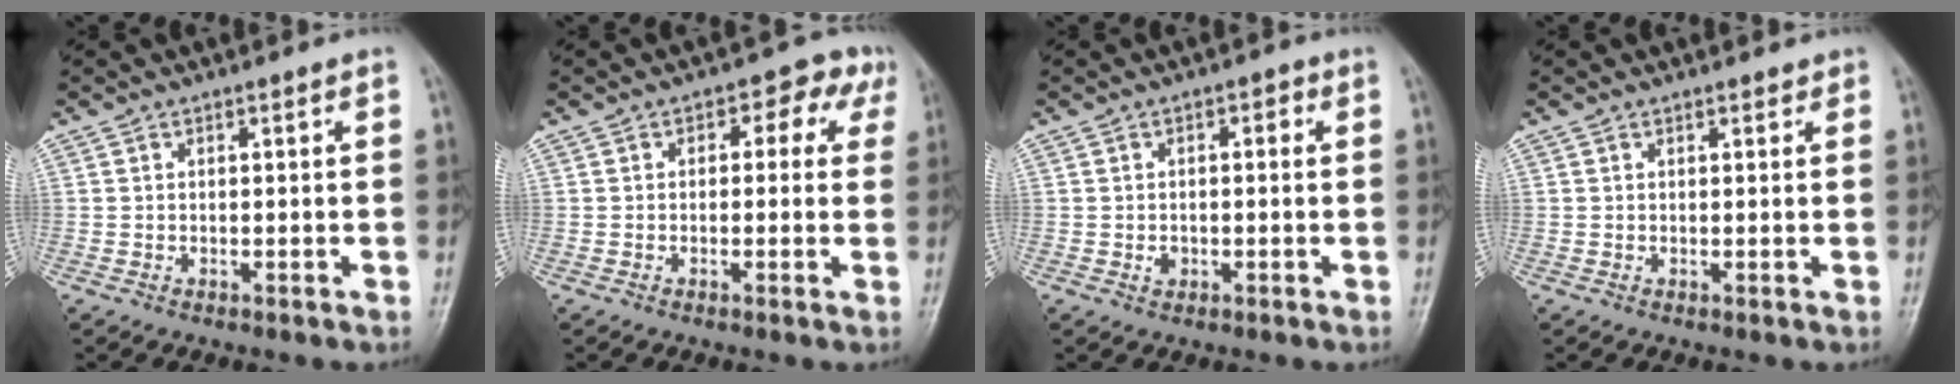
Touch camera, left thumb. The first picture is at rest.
{"total": 5.2, "force": [1.5, 3.6, 3.4], "torque": [0.008, 0.012, 0.002]}
{"total": 2.7, "force": [-0.2, 2.2, 1.6], "torque": [-0.007, 0.009, -0.005]}
{"total": 1.0, "force": [0.8, 0.5, 0.3], "torque": [-0.003, -0.003, 0.007]}